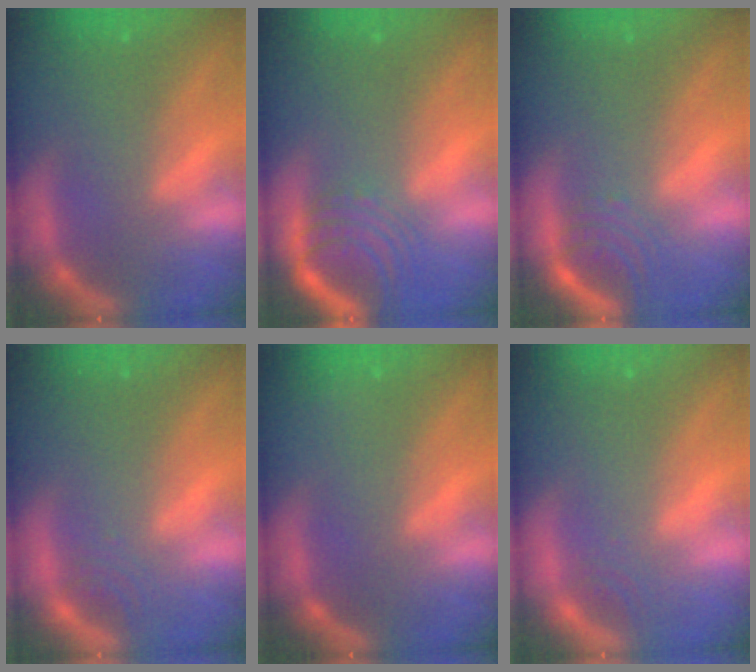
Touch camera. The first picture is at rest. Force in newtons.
{"total": 6.5}
{"total": 3.5}
{"total": 1.4}
{"total": 0.9}
{"total": 1.0}